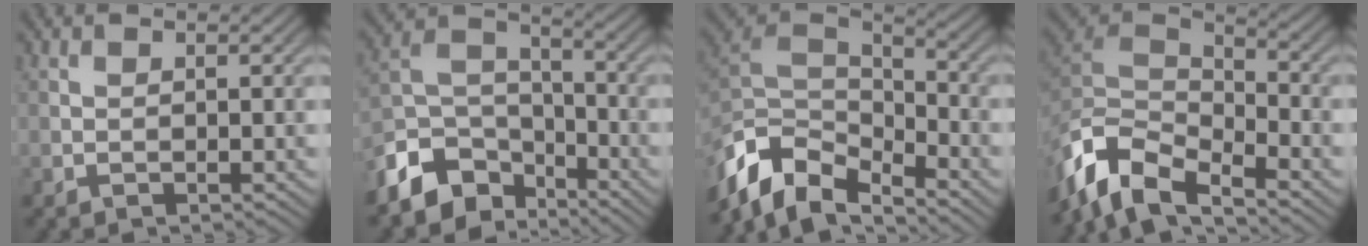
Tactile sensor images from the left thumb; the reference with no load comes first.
{"total": 10.6, "force": [-7.2, 6.2, 4.8], "torque": [-0.101, -0.011, -0.152]}
{"total": 11.5, "force": [-7.2, 6.1, 6.7], "torque": [-0.147, -0.006, -0.141]}
{"total": 10.7, "force": [-7.0, 4.7, 6.6], "torque": [-0.142, -0.006, -0.143]}